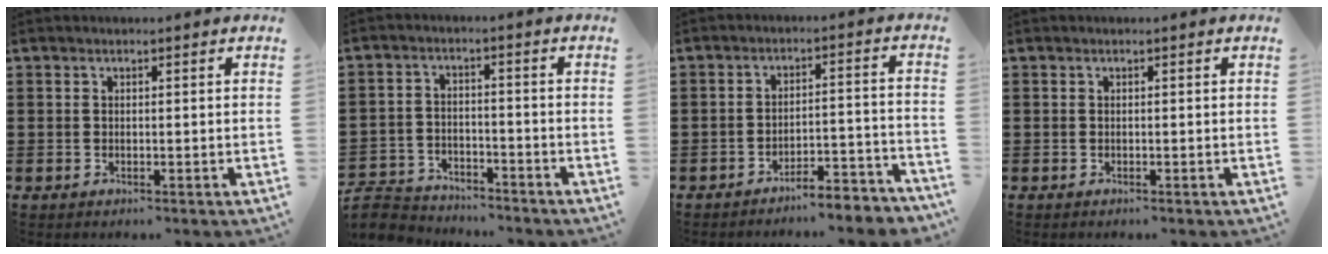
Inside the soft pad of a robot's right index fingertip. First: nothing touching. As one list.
[{"total": 5.1, "force": [-5.0, 1.0, 0.4], "torque": [-0.029, 0.003, -0.107]}, {"total": 4.4, "force": [-4.3, 0.0, 1.0], "torque": [-0.021, 0.001, -0.090]}, {"total": 0.0}]